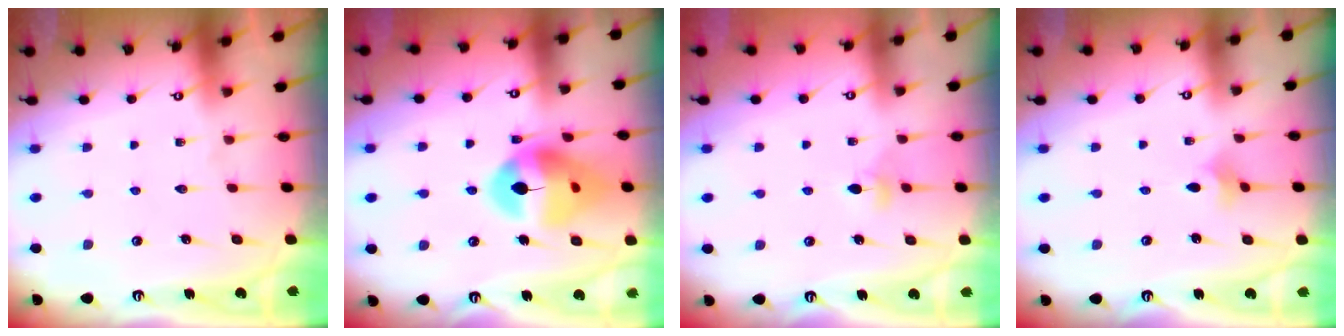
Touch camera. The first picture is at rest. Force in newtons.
{"total": 16.5, "press": 16.4, "slide": 1.9}
{"total": 3.1, "press": 3.0, "slide": 0.8}
{"total": 2.4, "press": 2.4, "slide": 0.5}